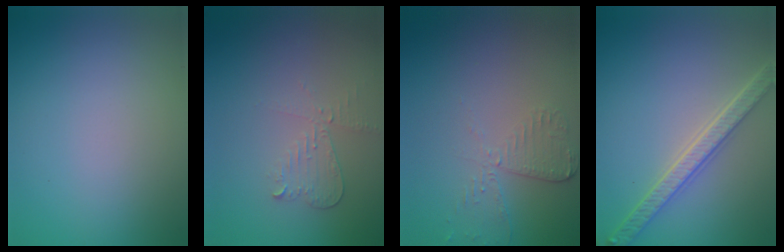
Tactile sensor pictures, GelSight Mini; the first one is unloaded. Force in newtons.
{"total": 2.1, "press": 2.1, "slide": 0.2}
{"total": 2.6, "press": 2.3, "slide": 1.2}
{"total": 4.2, "press": 3.6, "slide": 2.2}